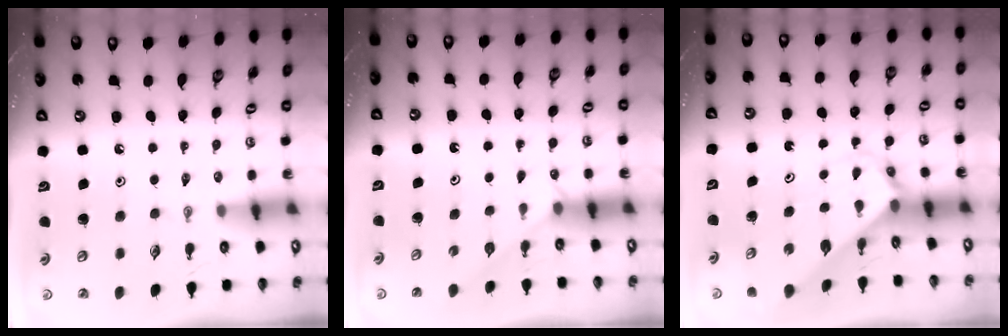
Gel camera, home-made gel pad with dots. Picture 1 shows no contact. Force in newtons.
{"total": 1.8, "press": 1.7, "slide": 0.4}
{"total": 2.8, "press": 2.8, "slide": 0.1}